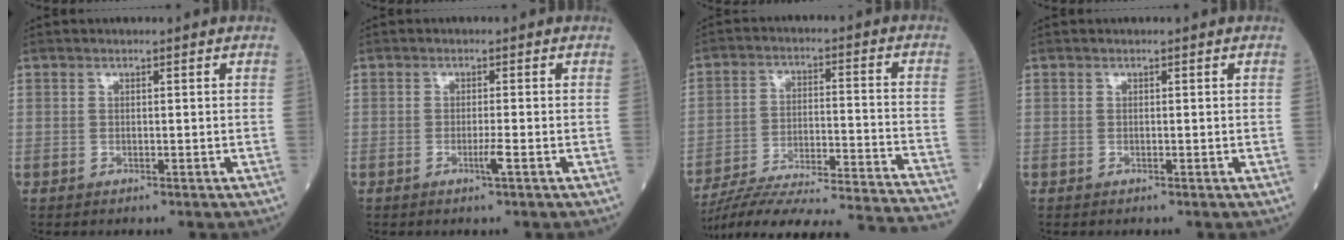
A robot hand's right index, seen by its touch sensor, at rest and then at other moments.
{"total": 1.7, "force": [-0.8, -0.3, 1.5], "torque": [-0.030, -0.004, -0.016]}
{"total": 29.9, "force": [-27.6, -0.1, 11.5], "torque": [-0.110, -0.040, -0.380]}
{"total": 0.0}